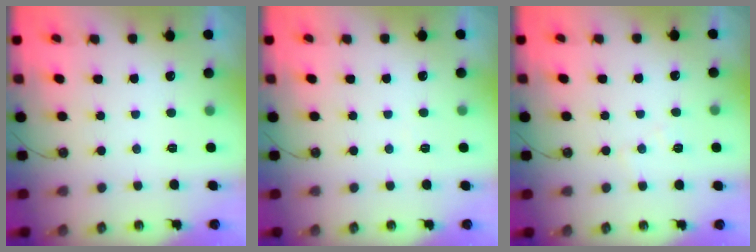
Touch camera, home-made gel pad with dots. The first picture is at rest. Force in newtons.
{"total": 2.7, "press": 2.7, "slide": 0.5}
{"total": 7.0, "press": 7.0, "slide": 0.8}